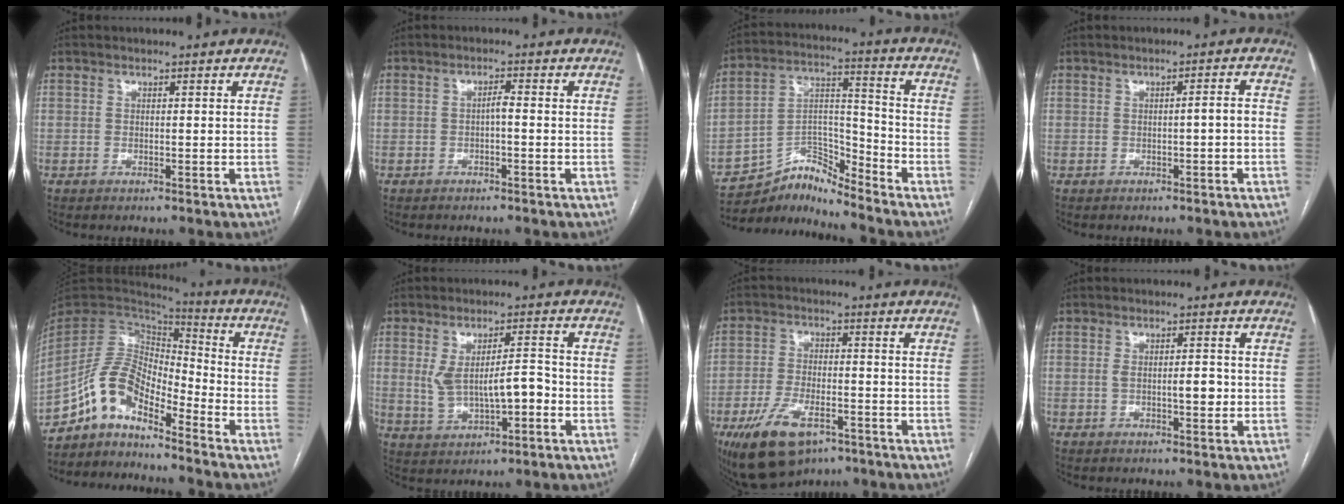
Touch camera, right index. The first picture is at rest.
{"total": 1.5, "force": [-0.4, 0.3, 1.4], "torque": [-0.021, 0.004, -0.008]}
{"total": 8.1, "force": [-8.1, 0.3, -0.3], "torque": [0.001, 0.050, -0.150]}
{"total": 1.8, "force": [-0.5, 0.2, 1.7], "torque": [-0.020, 0.004, -0.008]}
{"total": 10.9, "force": [-8.4, 3.6, 6.0], "torque": [-0.117, 0.035, -0.160]}
{"total": 8.1, "force": [-0.8, 3.1, 7.5], "torque": [-0.137, 0.017, 0.000]}
{"total": 11.1, "force": [-6.5, 5.0, 7.6], "torque": [-0.148, -0.007, -0.105]}
{"total": 3.4, "force": [-0.4, 1.0, 3.2], "torque": [-0.057, 0.002, -0.003]}